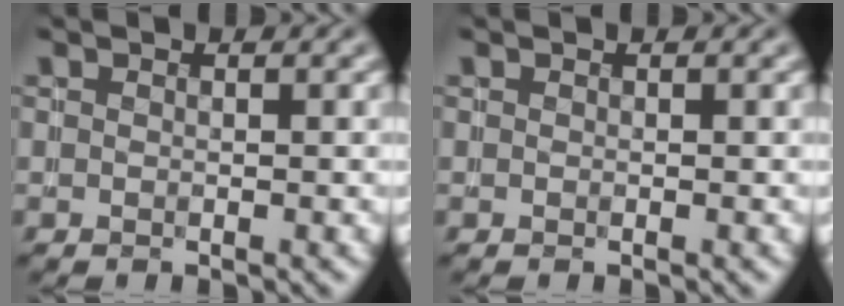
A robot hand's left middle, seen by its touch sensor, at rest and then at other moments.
{"total": 0.0}